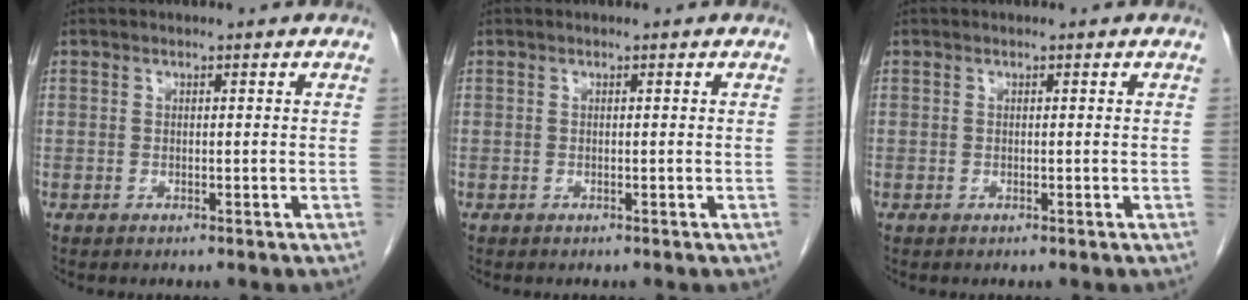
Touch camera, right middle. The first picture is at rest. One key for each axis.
{"total": 0.0}
{"total": 0.0}